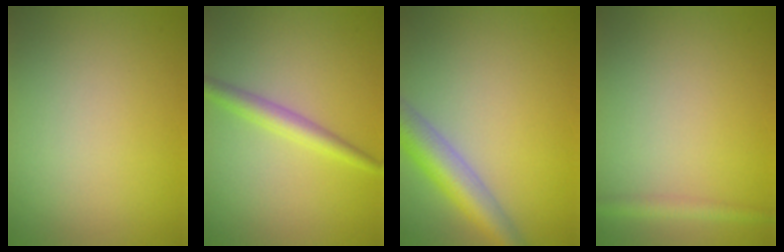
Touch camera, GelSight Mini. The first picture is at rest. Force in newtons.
{"total": 2.5, "press": 2.5, "slide": 0.1}
{"total": 5.2, "press": 5.2, "slide": 0.3}
{"total": 1.6, "press": 1.6, "slide": 0.1}